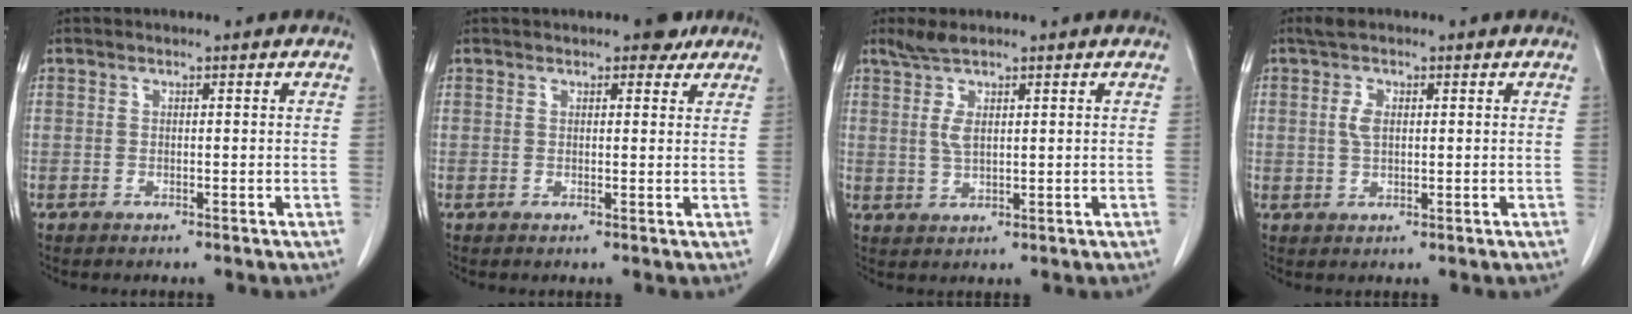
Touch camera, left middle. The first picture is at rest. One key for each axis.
{"total": 2.9, "fx": 2.3, "fy": 1.1, "fz": 1.4, "tx": -0.017, "ty": 0.005, "tz": 0.025}
{"total": 4.0, "fx": 2.4, "fy": 1.1, "fz": 3.0, "tx": -0.071, "ty": 0.003, "tz": 0.053}
{"total": 3.0, "fx": 0.9, "fy": 1.6, "fz": 2.4, "tx": -0.052, "ty": 0.008, "tz": 0.018}